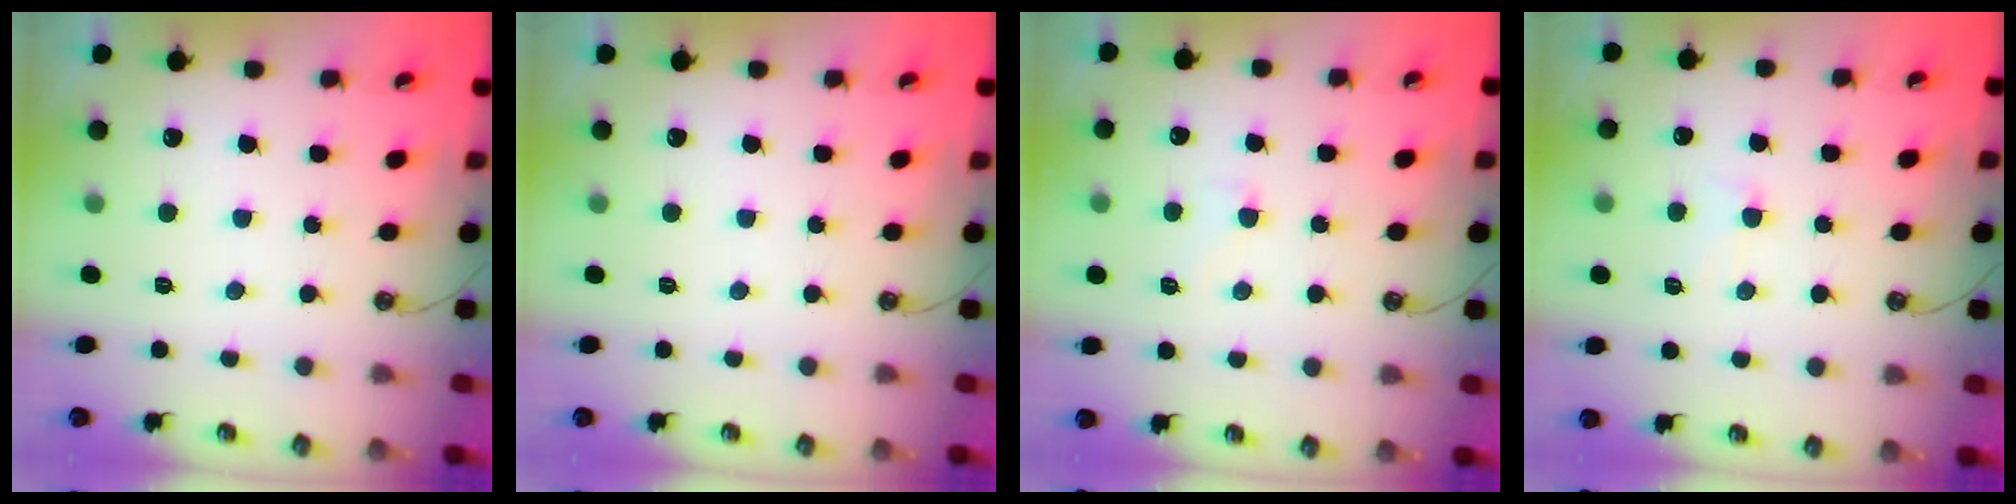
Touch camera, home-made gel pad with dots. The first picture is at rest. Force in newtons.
{"total": 0.0}
{"total": 5.2, "press": 5.2, "slide": 0.6}
{"total": 0.8, "press": 0.5, "slide": 0.7}